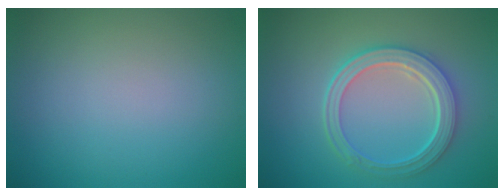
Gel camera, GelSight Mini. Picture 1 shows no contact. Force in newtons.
{"total": 5.1, "press": 4.1, "slide": 3.1}